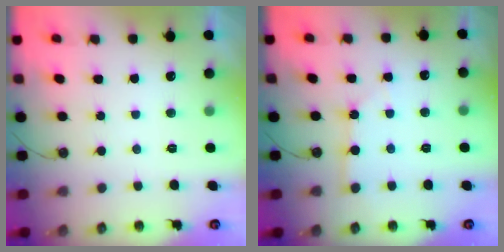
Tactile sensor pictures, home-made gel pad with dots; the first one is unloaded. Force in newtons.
{"total": 2.2, "press": 2.2, "slide": 0.3}